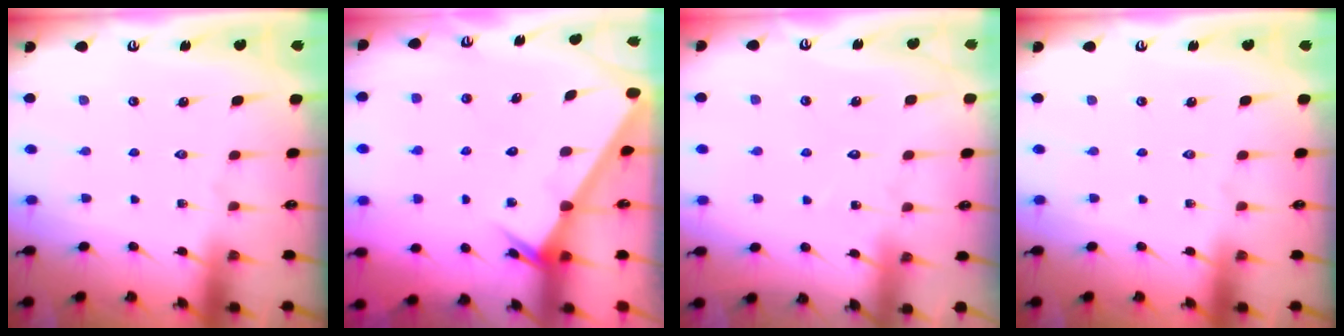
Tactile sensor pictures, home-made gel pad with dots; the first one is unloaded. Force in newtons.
{"total": 2.5, "press": 2.5, "slide": 0.0}
{"total": 6.4, "press": 6.4, "slide": 0.6}
{"total": 0.0}